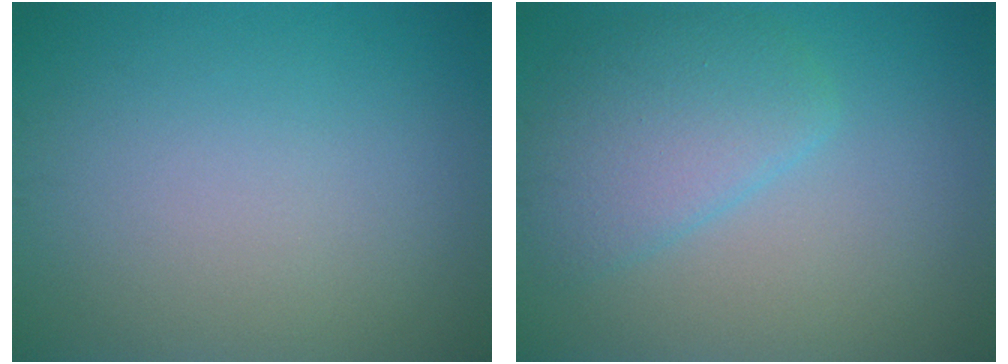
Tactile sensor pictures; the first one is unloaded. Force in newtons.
{"total": 4.2, "press": 4.2, "slide": 0.3}